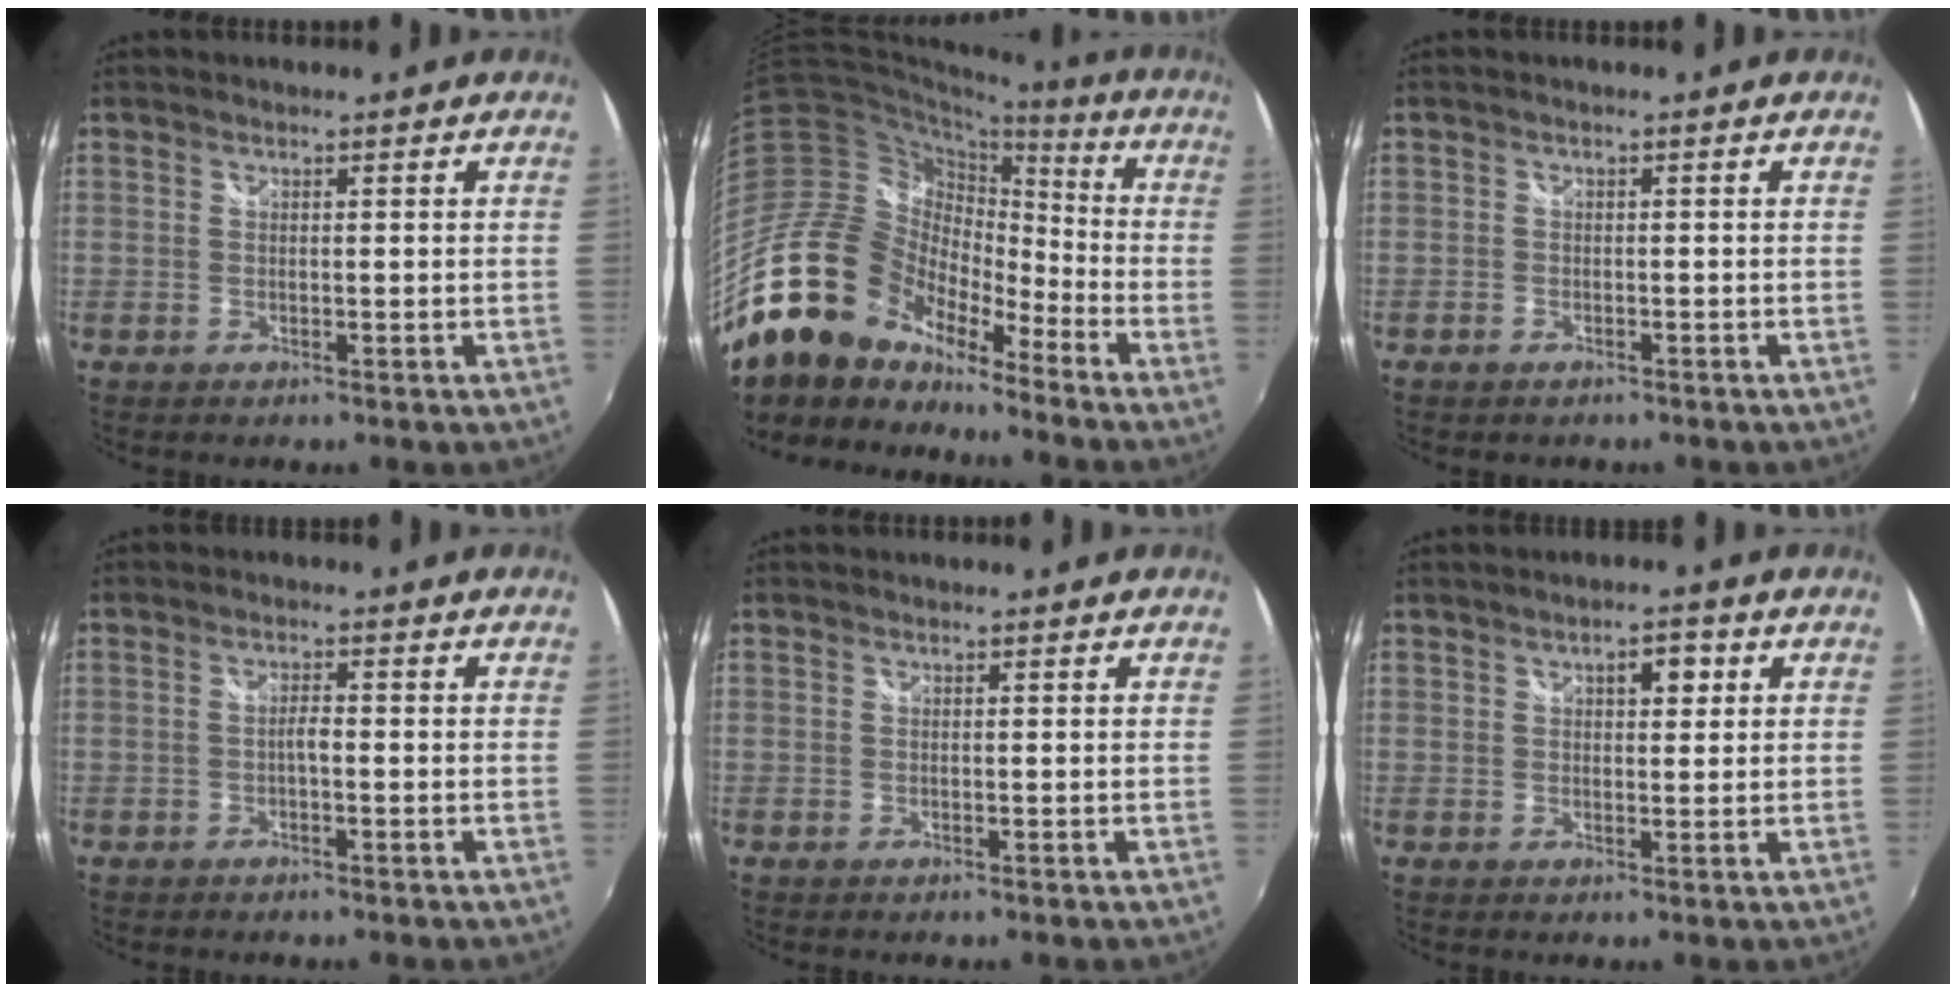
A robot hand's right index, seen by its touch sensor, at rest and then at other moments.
{"total": 20.8, "force": [-15.7, 10.6, 8.7], "torque": [-0.173, 0.004, -0.299]}
{"total": 1.6, "force": [-1.1, 1.1, 0.3], "torque": [-0.012, -0.001, -0.018]}
{"total": 1.5, "force": [-0.7, 0.4, 1.3], "torque": [-0.025, 0.004, -0.014]}
{"total": 0.0}
{"total": 3.5, "force": [1.3, 1.9, 2.6], "torque": [-0.035, 0.011, 0.018]}